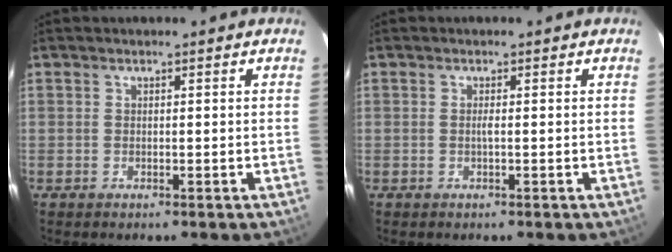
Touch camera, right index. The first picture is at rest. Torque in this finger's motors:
{"motor_torque": [0.09, 0.03, 0.05, 0.02]}